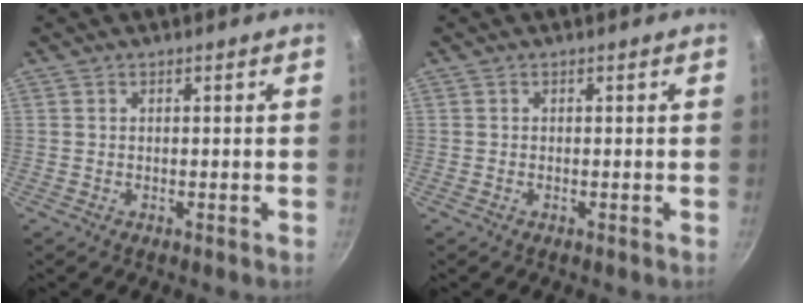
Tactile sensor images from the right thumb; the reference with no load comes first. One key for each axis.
{"total": 0.0}